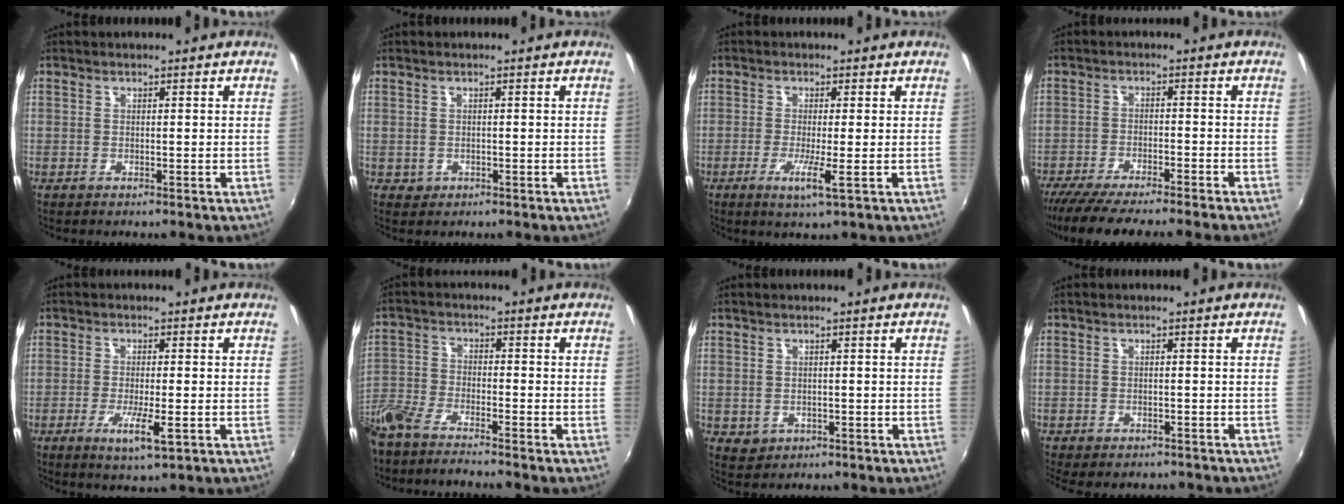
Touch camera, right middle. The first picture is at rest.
{"total": 1.1, "force": [-0.2, 1.0, 0.3], "torque": [-0.003, -0.002, -0.002]}
{"total": 4.2, "force": [-1.4, -0.4, 3.9], "torque": [-0.083, -0.015, -0.030]}
{"total": 11.7, "force": [-10.3, 0.0, 5.5], "torque": [-0.120, -0.031, -0.165]}
{"total": 5.7, "force": [-2.3, 0.8, 5.1], "torque": [-0.103, -0.017, -0.040]}
{"total": 8.9, "force": [-7.7, 1.2, 4.2], "torque": [-0.107, -0.018, -0.155]}
{"total": 2.3, "force": [-0.4, 2.1, 0.9], "torque": [-0.016, -0.003, -0.002]}
{"total": 6.2, "force": [-5.2, 1.9, 2.7], "torque": [-0.061, -0.025, -0.073]}